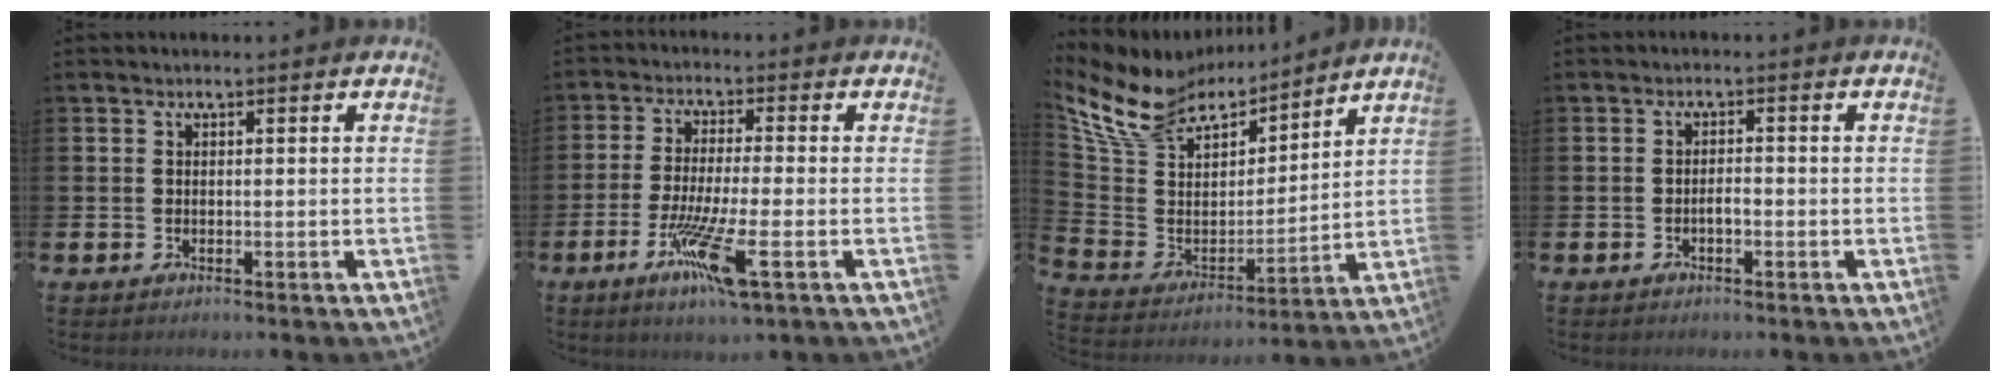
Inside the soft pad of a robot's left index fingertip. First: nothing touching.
{"total": 8.5, "force": [-3.7, 1.0, 7.6], "torque": [-0.150, -0.016, -0.063]}
{"total": 11.7, "force": [10.5, 4.3, 2.6], "torque": [-0.112, -0.072, 0.189]}
{"total": 1.2, "force": [-0.6, 0.5, 0.9], "torque": [-0.010, -0.003, -0.013]}